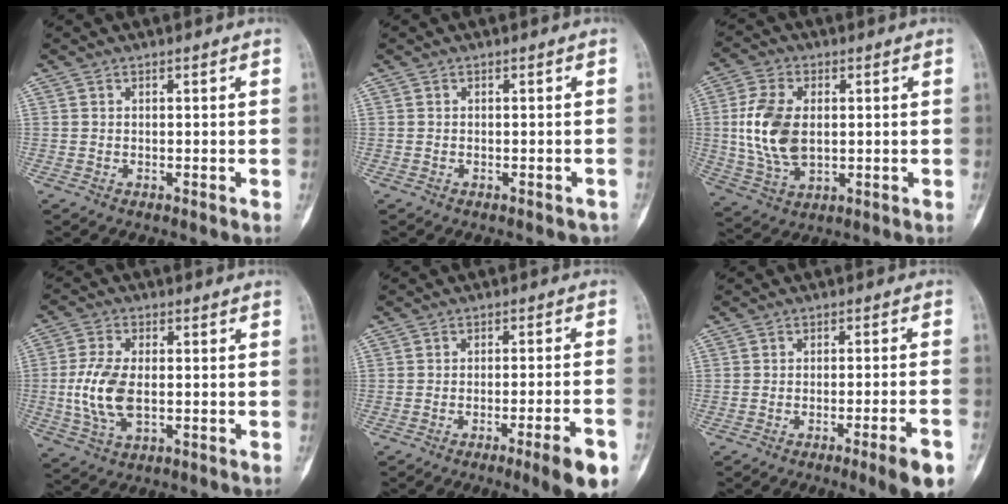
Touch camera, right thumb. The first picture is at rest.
{"total": 1.6, "force": [-1.3, 0.7, 0.5], "torque": [-0.009, 0.008, -0.014]}
{"total": 12.1, "force": [0.8, 7.3, 9.6], "torque": [-0.197, -0.004, 0.021]}
{"total": 9.6, "force": [-0.8, 5.1, 8.1], "torque": [-0.174, -0.001, -0.015]}
{"total": 9.2, "force": [-5.0, 0.8, 7.7], "torque": [-0.105, 0.013, -0.069]}
{"total": 7.8, "force": [-4.3, 0.5, 6.5], "torque": [-0.090, 0.011, -0.059]}